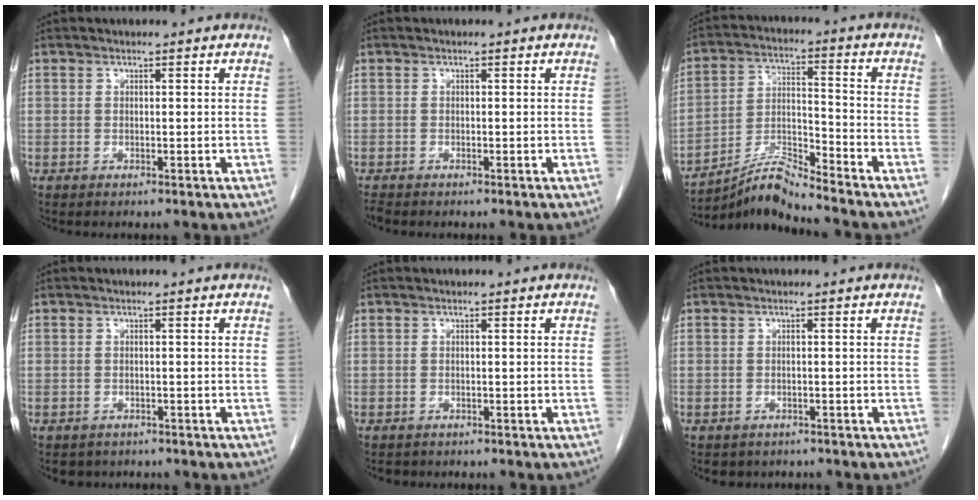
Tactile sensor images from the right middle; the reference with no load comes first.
{"total": 0.6, "force": [-0.6, 0.0, 0.1], "torque": [-0.011, -0.005, -0.014]}
{"total": 8.0, "force": [-7.6, -1.4, 2.2], "torque": [-0.054, 0.005, -0.139]}
{"total": 2.4, "force": [-2.0, 1.4, 0.2], "torque": [-0.012, -0.001, -0.026]}
{"total": 1.0, "force": [-0.9, 0.5, 0.0], "torque": [-0.017, -0.003, -0.012]}
{"total": 3.0, "force": [-2.5, 1.6, 0.4], "torque": [-0.013, 0.000, -0.030]}